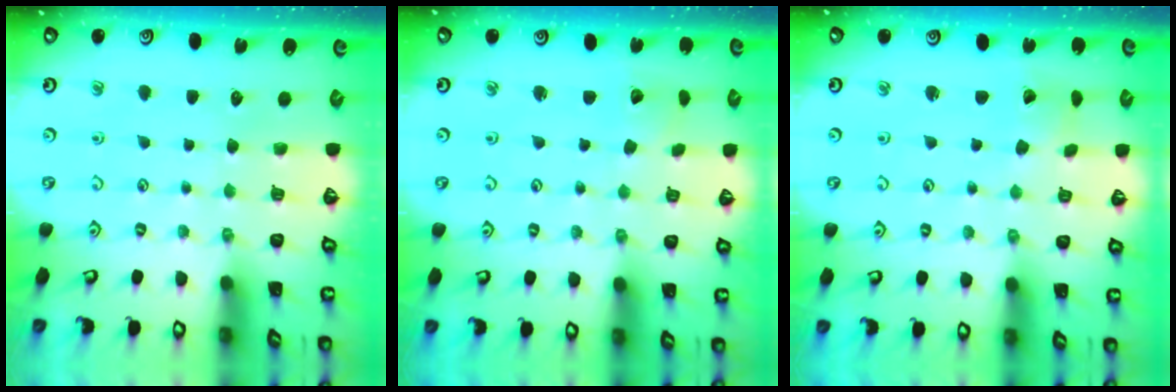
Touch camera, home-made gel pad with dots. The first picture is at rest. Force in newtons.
{"total": 2.4, "press": 2.4, "slide": 0.1}
{"total": 2.9, "press": 2.9, "slide": 0.2}